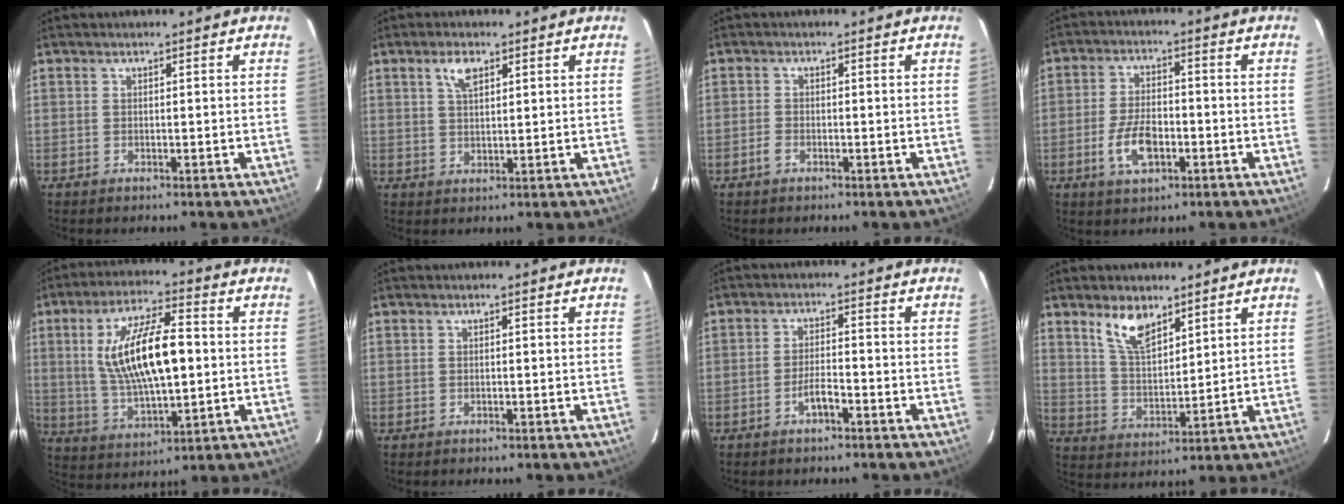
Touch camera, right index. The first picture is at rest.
{"total": 3.9, "force": [2.0, 1.7, 2.8], "torque": [-0.051, 0.008, 0.038]}
{"total": 1.7, "force": [-1.1, 0.9, 1.0], "torque": [-0.023, 0.002, -0.023]}
{"total": 8.0, "force": [-3.0, 4.1, 6.2], "torque": [-0.130, 0.002, -0.051]}
{"total": 16.0, "force": [1.5, 5.7, 14.9], "torque": [-0.280, 0.006, 0.037]}
{"total": 0.0}
{"total": 3.4, "force": [-2.2, 0.8, 2.5], "torque": [-0.055, 0.005, -0.038]}
{"total": 8.2, "force": [5.5, 3.5, 4.9], "torque": [-0.090, 0.007, 0.112]}